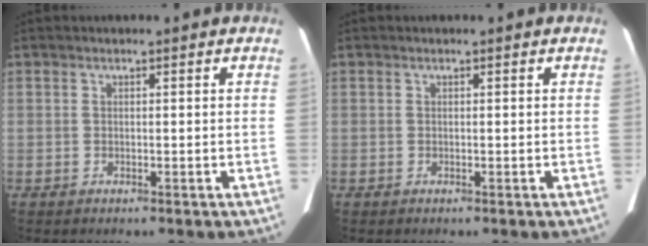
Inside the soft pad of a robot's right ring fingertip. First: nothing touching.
{"total": 0.0}